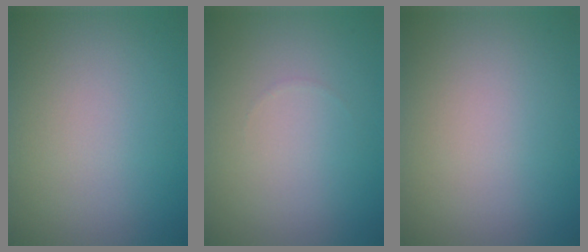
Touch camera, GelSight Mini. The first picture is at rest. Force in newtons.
{"total": 0.0}
{"total": 0.0}